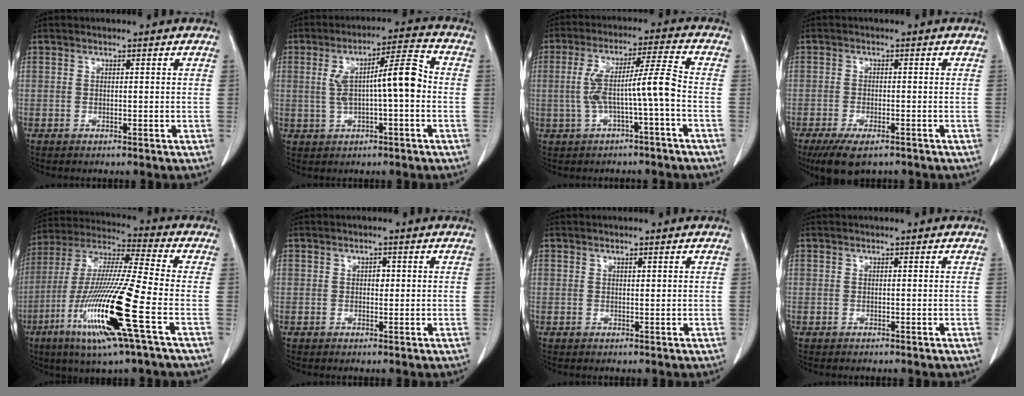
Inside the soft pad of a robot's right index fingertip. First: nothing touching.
{"total": 9.2, "force": [-0.1, 1.3, 9.1], "torque": [-0.154, 0.025, -0.002]}
{"total": 8.4, "force": [-1.6, -0.1, 8.2], "torque": [-0.158, 0.028, -0.024]}
{"total": 6.9, "force": [-4.9, 2.2, 4.2], "torque": [-0.071, -0.013, -0.079]}
{"total": 19.4, "force": [-7.1, 0.0, 18.1], "torque": [-0.385, -0.035, -0.142]}
{"total": 1.1, "force": [0.2, 0.7, 0.9], "torque": [-0.011, 0.002, 0.002]}
{"total": 0.5, "force": [0.3, 0.1, 0.4], "torque": [-0.010, -0.003, 0.006]}
{"total": 0.0}